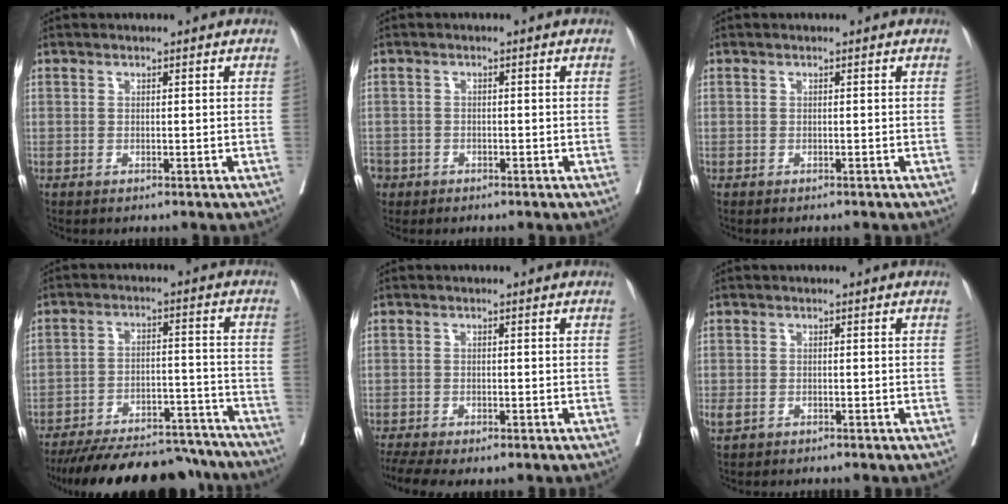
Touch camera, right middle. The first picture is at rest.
{"total": 3.8, "force": [-2.3, 3.0, 0.6], "torque": [-0.017, 0.005, -0.047]}
{"total": 1.1, "force": [-1.1, 0.2, 0.3], "torque": [-0.006, -0.002, -0.015]}
{"total": 23.1, "force": [-20.8, 6.1, 7.9], "torque": [-0.113, 0.002, -0.289]}
{"total": 6.8, "force": [-4.9, 2.3, 4.1], "torque": [-0.076, -0.007, -0.080]}
{"total": 1.5, "force": [-0.9, 0.8, 0.9], "torque": [-0.026, -0.001, -0.014]}